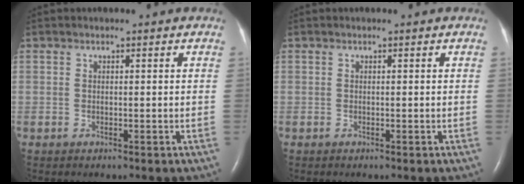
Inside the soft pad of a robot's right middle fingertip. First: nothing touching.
{"total": 0.0}